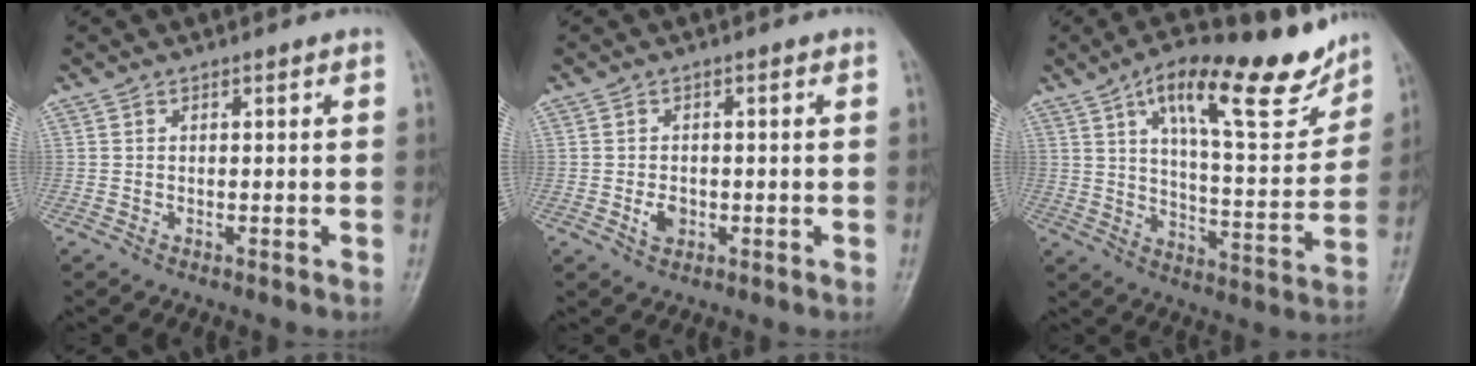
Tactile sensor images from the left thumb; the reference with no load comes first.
{"total": 2.7, "force": [-0.7, 2.0, 1.7], "torque": [-0.024, 0.001, -0.010]}
{"total": 20.5, "force": [12.7, 6.6, 14.8], "torque": [-0.181, -0.052, 0.198]}